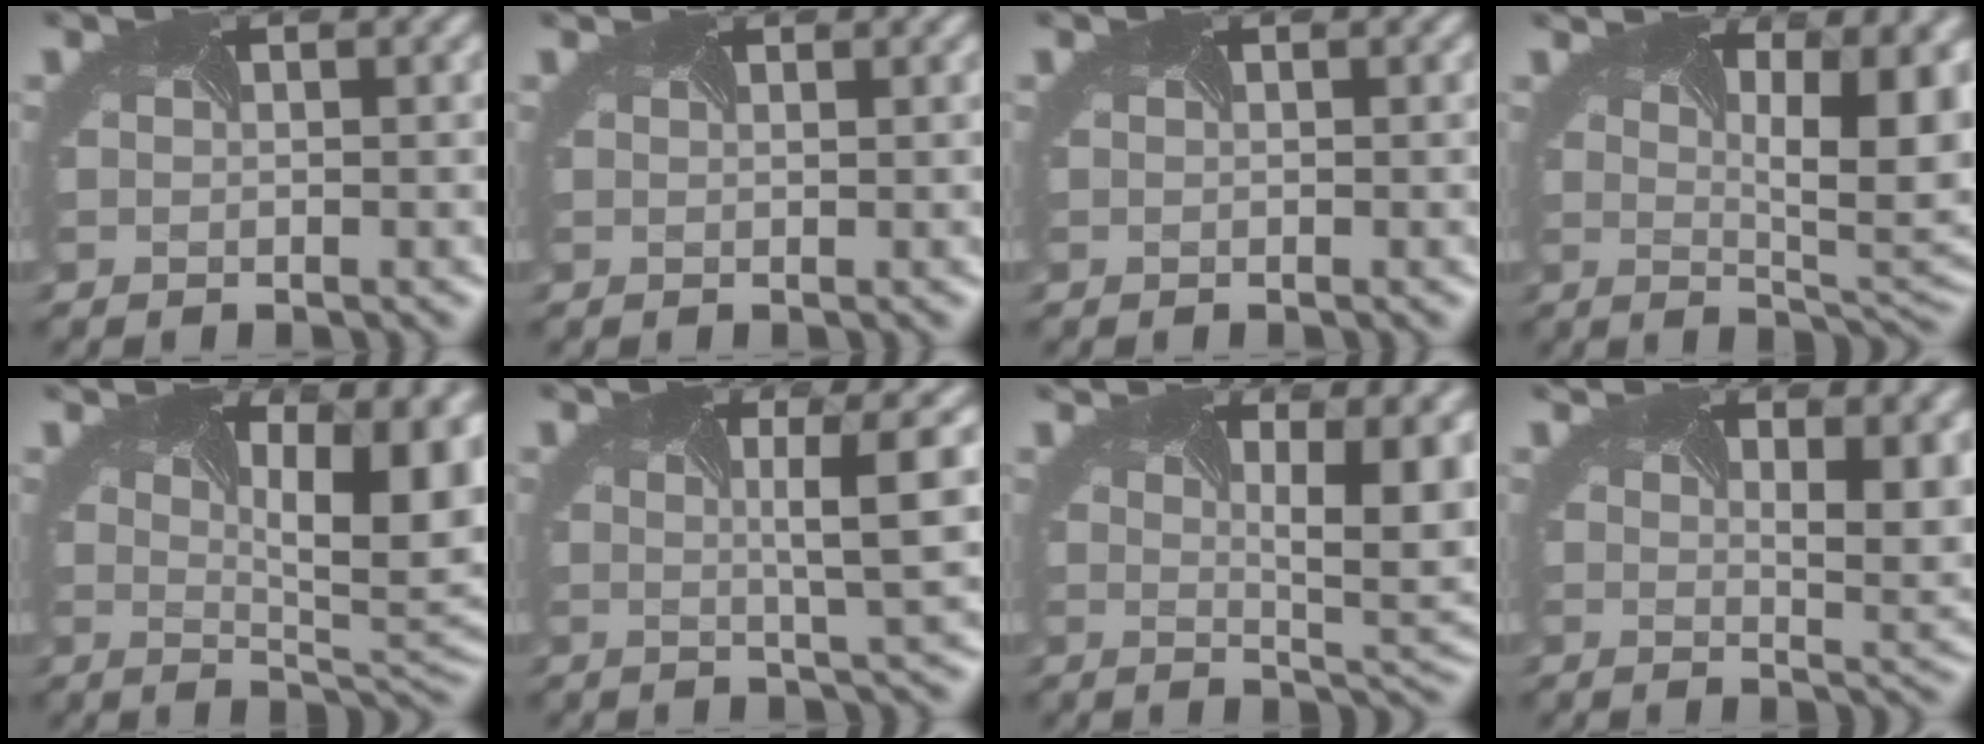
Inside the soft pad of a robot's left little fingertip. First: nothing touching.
{"total": 1.7, "force": [1.5, 0.4, 0.7], "torque": [-0.013, 0.005, 0.009]}
{"total": 0.0}
{"total": 12.2, "force": [3.6, 5.0, 10.6], "torque": [-0.131, 0.018, 0.052]}
{"total": 12.8, "force": [4.2, 5.2, 10.9], "torque": [-0.138, 0.024, 0.061]}
{"total": 4.5, "force": [0.3, 0.6, 4.4], "torque": [-0.061, 0.004, 0.003]}
{"total": 11.0, "force": [3.7, 4.3, 9.4], "torque": [-0.115, 0.018, 0.052]}
{"total": 9.6, "force": [4.9, 3.9, 7.2], "torque": [-0.093, 0.021, 0.065]}